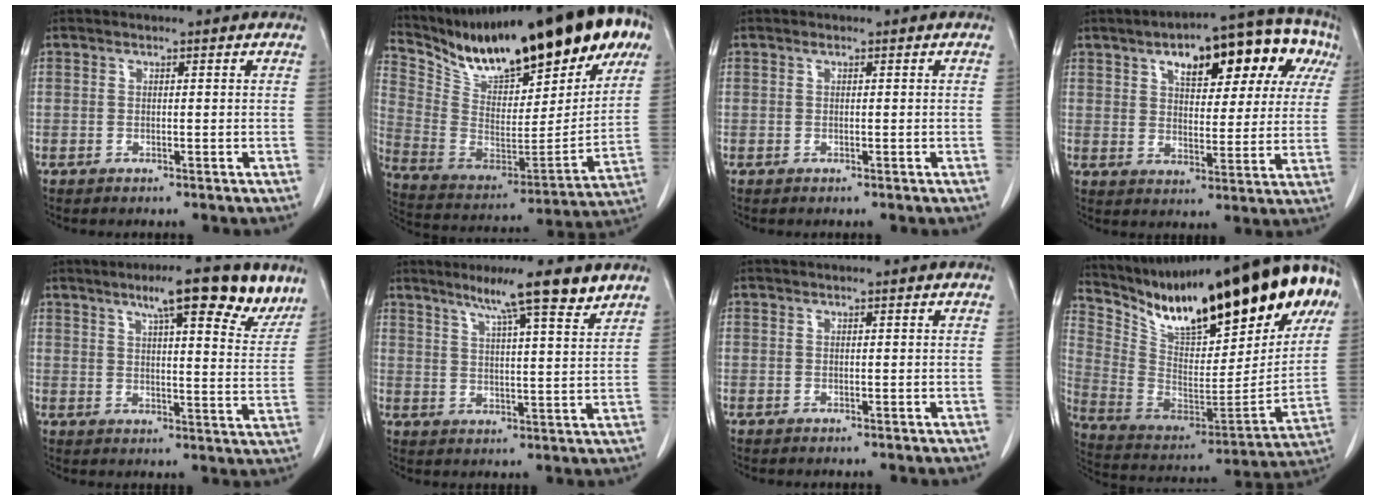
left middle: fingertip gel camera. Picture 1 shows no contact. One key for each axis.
{"total": 29.3, "fx": 21.6, "fy": 7.9, "fz": 18.3, "tx": -0.291, "ty": -0.017, "tz": 0.325}
{"total": 0.0}
{"total": 18.5, "fx": 8.6, "fy": 6.9, "fz": 14.8, "tx": -0.198, "ty": 0.046, "tz": 0.121}
{"total": 15.6, "fx": 11.4, "fy": 2.5, "fz": 10.3, "tx": -0.130, "ty": -0.002, "tz": 0.142}
{"total": 10.6, "fx": 8.1, "fy": -0.1, "fz": 6.9, "tx": -0.103, "ty": 0.006, "tz": 0.115}
{"total": 1.0, "fx": 0.8, "fy": 0.0, "fz": 0.6, "tx": -0.009, "ty": 0.011, "tz": 0.013}
{"total": 31.2, "fx": 22.6, "fy": 7.1, "fz": 20.3, "tx": -0.328, "ty": -0.048, "tz": 0.334}